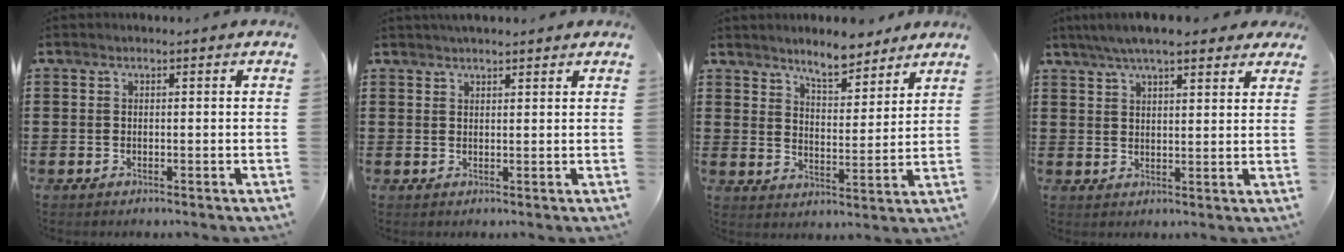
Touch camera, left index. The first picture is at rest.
{"total": 1.6, "force": [1.6, 0.1, 0.2], "torque": [-0.008, 0.004, 0.031]}
{"total": 6.1, "force": [5.8, 0.9, 1.6], "torque": [-0.043, -0.027, 0.104]}
{"total": 6.2, "force": [5.1, 1.1, 3.4], "torque": [-0.078, -0.002, 0.092]}